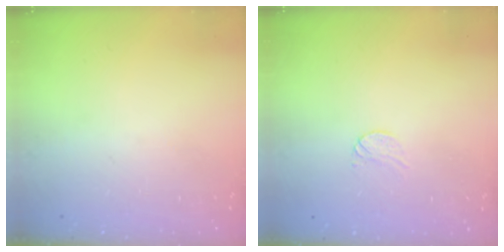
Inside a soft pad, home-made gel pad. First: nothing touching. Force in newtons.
{"total": 4.5, "press": 4.5, "slide": 0.4}